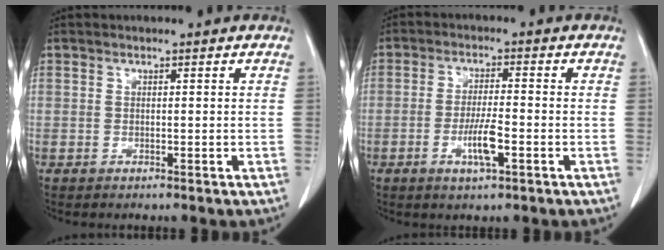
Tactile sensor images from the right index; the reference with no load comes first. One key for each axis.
{"total": 5.3, "fx": -2.0, "fy": 0.7, "fz": 4.9, "tx": -0.093, "ty": -0.005, "tz": -0.035}